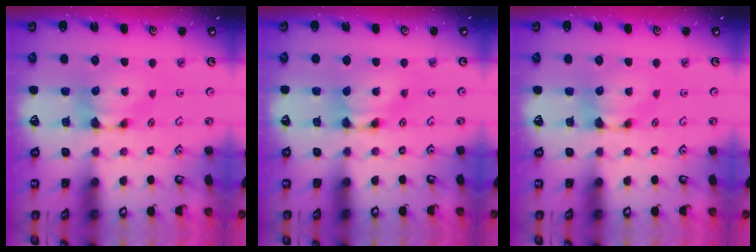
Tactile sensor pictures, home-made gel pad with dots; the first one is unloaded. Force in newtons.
{"total": 1.5, "press": 1.5, "slide": 0.1}
{"total": 0.0}